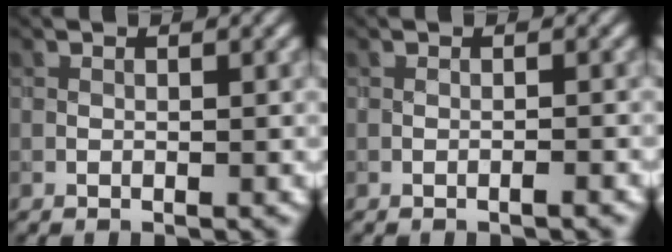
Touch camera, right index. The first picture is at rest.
{"total": 0.6, "force": [-0.4, 0.0, 0.4], "torque": [-0.007, 0.002, -0.007]}